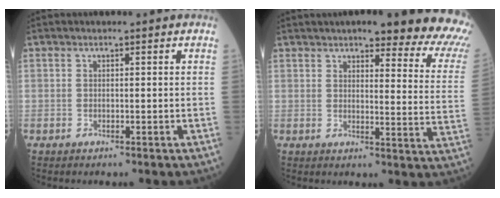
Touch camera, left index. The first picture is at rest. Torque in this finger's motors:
{"motor_torque": [1.06, -1.08, 0.43, 0.06]}